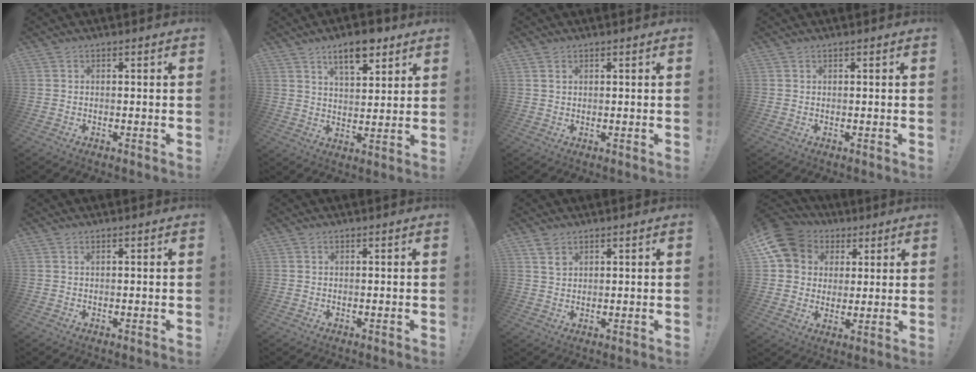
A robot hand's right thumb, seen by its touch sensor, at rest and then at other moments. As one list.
[{"total": 9.6, "force": [6.5, 3.7, 6.1], "torque": [-0.083, -0.031, 0.114]}, {"total": 1.2, "force": [0.6, 0.8, 0.6], "torque": [-0.008, 0.000, 0.010]}, {"total": 0.0}, {"total": 0.0}, {"total": 0.0}, {"total": 2.7, "force": [1.9, 1.4, 1.3], "torque": [-0.016, -0.011, 0.034]}, {"total": 13.2, "force": [5.4, 10.8, 5.4], "torque": [-0.091, -0.026, 0.110]}]